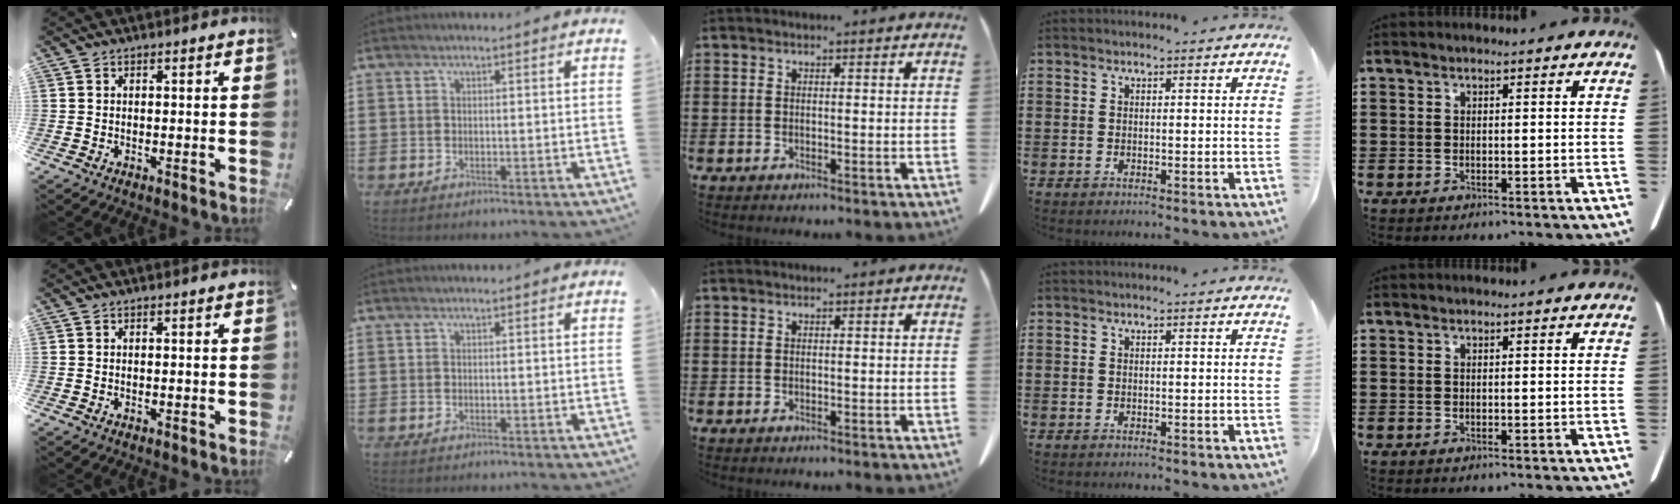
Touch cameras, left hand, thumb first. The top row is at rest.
{}